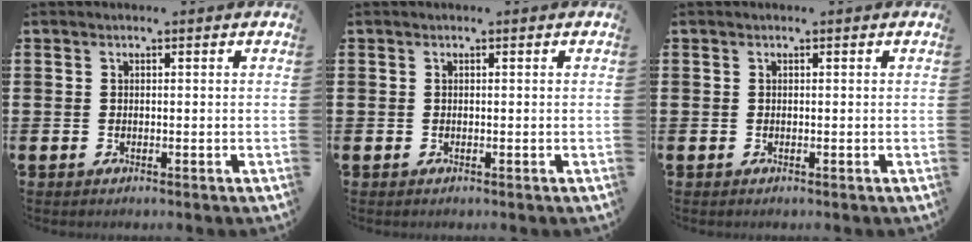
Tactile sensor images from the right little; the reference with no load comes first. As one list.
[{"total": 0.0}, {"total": 0.0}]